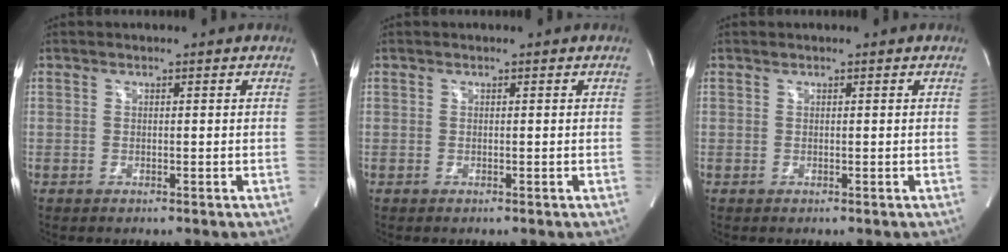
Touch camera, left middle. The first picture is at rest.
{"total": 0.0}
{"total": 0.0}